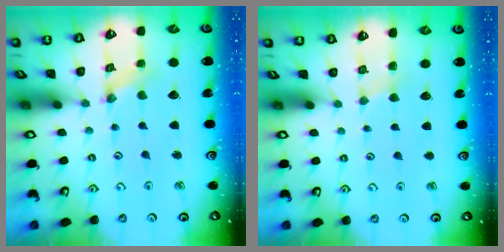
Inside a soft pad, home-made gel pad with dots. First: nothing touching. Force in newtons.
{"total": 2.0, "press": 2.0, "slide": 0.4}